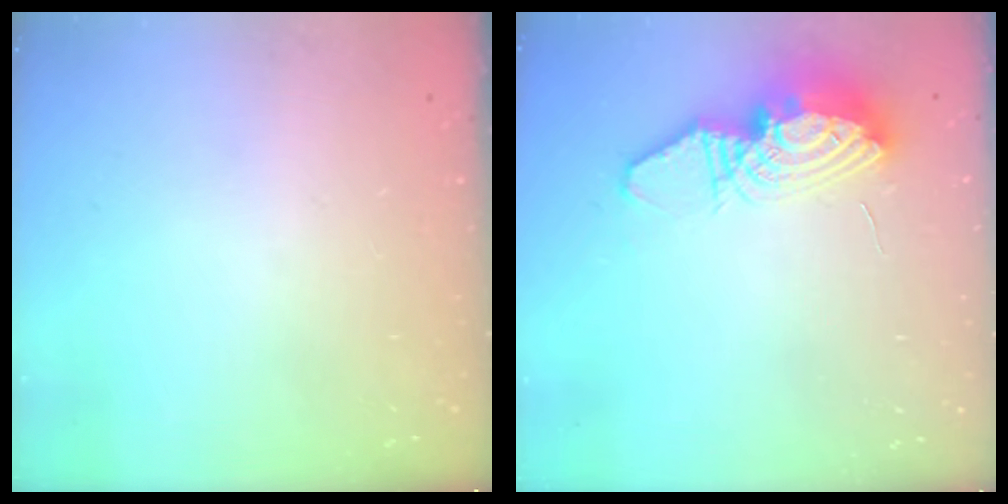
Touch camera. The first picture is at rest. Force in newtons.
{"total": 12.0, "press": 11.9, "slide": 1.4}